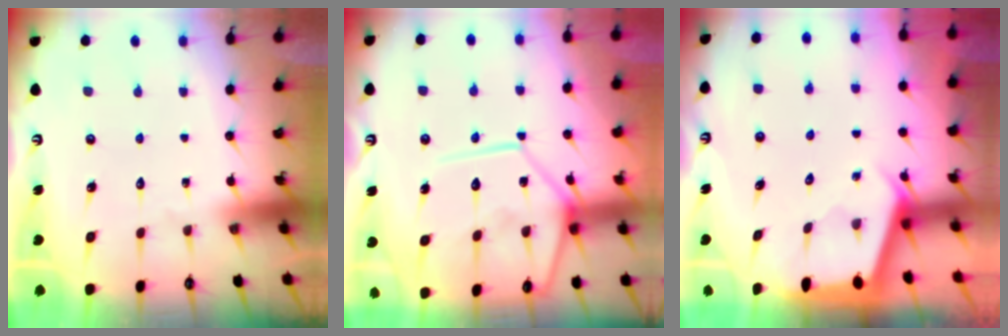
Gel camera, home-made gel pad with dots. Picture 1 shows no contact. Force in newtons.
{"total": 15.3, "press": 15.1, "slide": 2.0}
{"total": 2.3, "press": 2.3, "slide": 0.3}